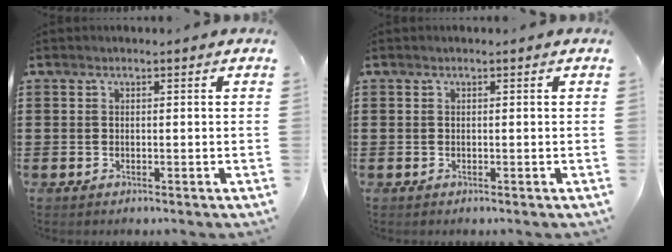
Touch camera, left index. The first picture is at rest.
{"total": 0.0}